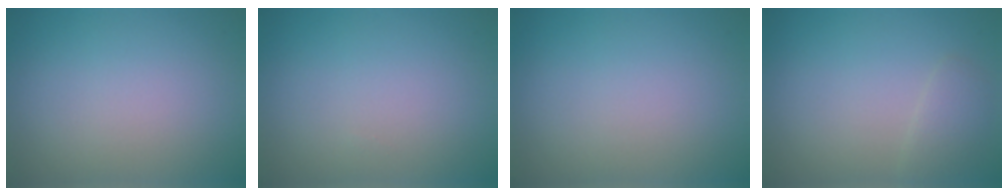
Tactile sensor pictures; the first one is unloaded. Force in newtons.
{"total": 0.0}
{"total": 0.0}
{"total": 1.6, "press": 1.6, "slide": 0.1}